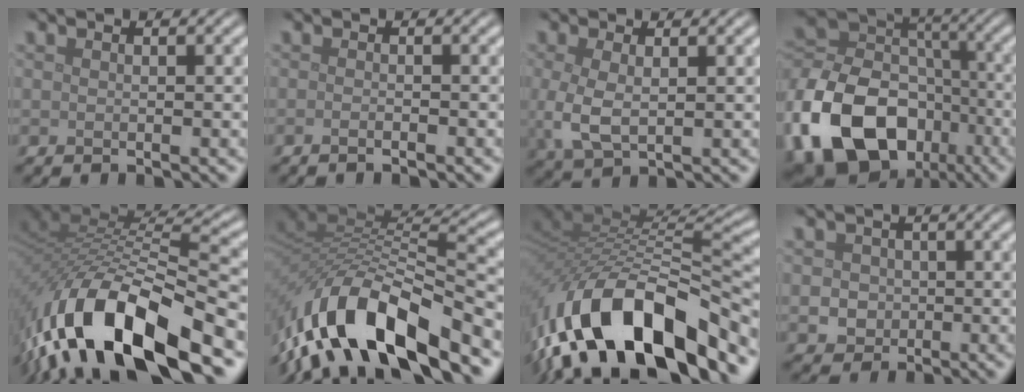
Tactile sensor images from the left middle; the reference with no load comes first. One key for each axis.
{"total": 0.9, "fx": -0.6, "fy": 0.2, "fz": 0.7, "tx": -0.009, "ty": -0.001, "tz": -0.013}
{"total": 3.6, "fx": -0.1, "fy": 2.0, "fz": 3.0, "tx": -0.079, "ty": -0.007, "tz": 0.001}
{"total": 16.9, "fx": -7.5, "fy": 12.1, "fz": 9.1, "tx": -0.223, "ty": -0.022, "tz": -0.142}
{"total": 15.2, "fx": -8.4, "fy": 5.6, "fz": 11.4, "tx": -0.224, "ty": 0.007, "tz": -0.150}
{"total": 13.6, "fx": -8.1, "fy": 5.3, "fz": 9.5, "tx": -0.184, "ty": 0.016, "tz": -0.146}
{"total": 15.0, "fx": -8.3, "fy": 6.4, "fz": 10.7, "tx": -0.200, "ty": 0.013, "tz": -0.144}
{"total": 2.7, "fx": -0.1, "fy": 2.6, "fz": 1.0, "tx": -0.004, "ty": 0.003, "tz": -0.010}